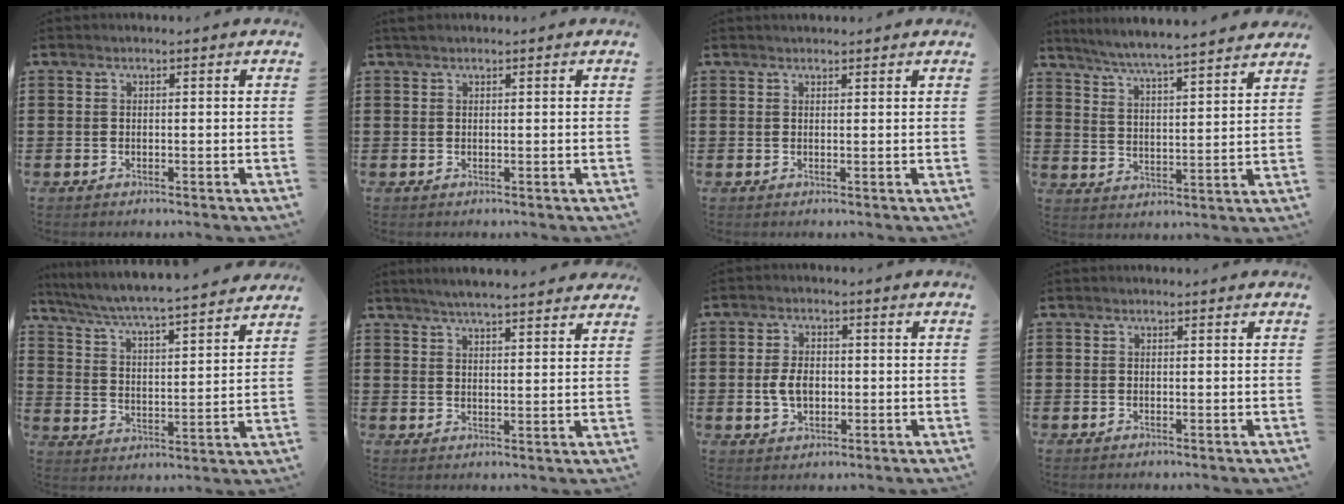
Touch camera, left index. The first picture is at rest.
{"total": 0.5, "force": [0.5, 0.1, 0.2], "torque": [-0.005, 0.002, 0.009]}
{"total": 0.9, "force": [0.9, 0.2, 0.0], "torque": [-0.002, 0.001, 0.017]}
{"total": 5.2, "force": [5.0, -0.7, 1.4], "torque": [-0.050, -0.035, 0.083]}
{"total": 4.7, "force": [4.4, -0.6, 1.5], "torque": [-0.051, -0.038, 0.066]}
{"total": 4.0, "force": [3.8, 0.0, 1.0], "torque": [-0.031, -0.012, 0.068]}
{"total": 4.6, "force": [-0.4, 3.0, 3.5], "torque": [-0.068, 0.002, -0.012]}
{"total": 0.0}